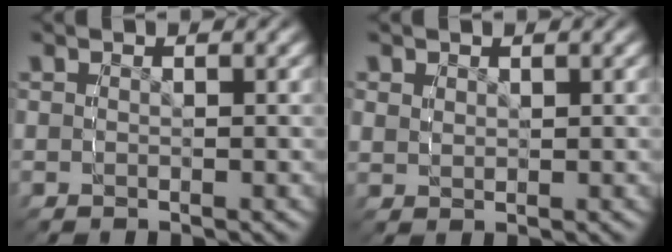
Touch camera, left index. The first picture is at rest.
{"total": 1.2, "force": [1.1, 0.5, 0.3], "torque": [-0.003, -0.007, 0.030]}